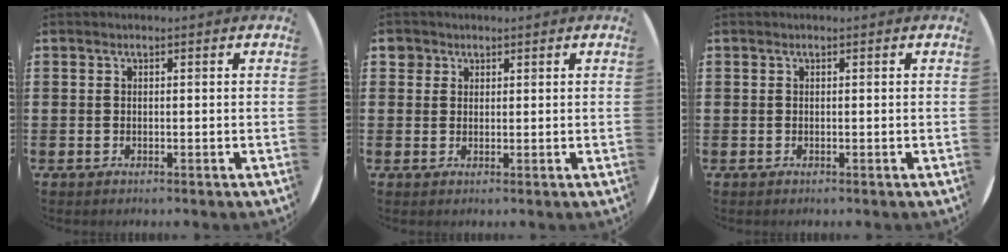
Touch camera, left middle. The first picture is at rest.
{"total": 1.8, "force": [1.4, 1.2, 0.1], "torque": [0.005, 0.002, 0.025]}
{"total": 0.0}